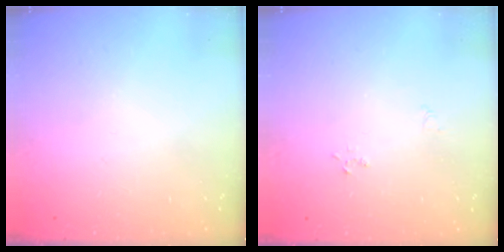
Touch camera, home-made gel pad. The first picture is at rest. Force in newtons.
{"total": 2.3, "press": 2.3, "slide": 0.2}